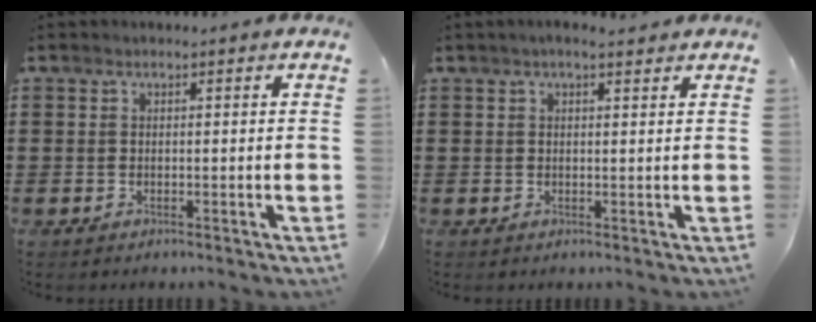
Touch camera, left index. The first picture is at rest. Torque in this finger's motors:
{"motor_torque": [0.18, -0.19, 0.08, 0.01]}